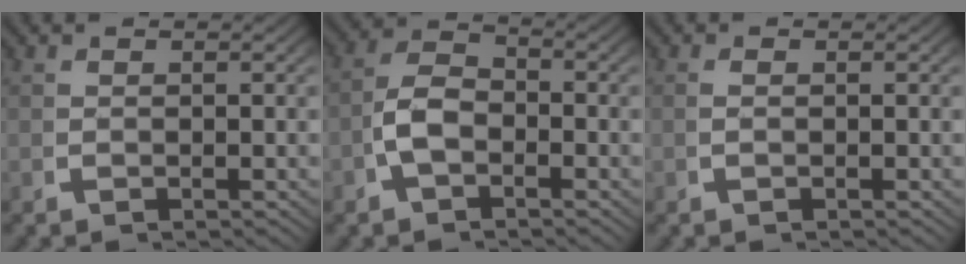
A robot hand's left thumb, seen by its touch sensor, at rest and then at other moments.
{"total": 4.5, "force": [-1.0, 3.4, 2.8], "torque": [-0.056, -0.007, -0.022]}
{"total": 0.0}